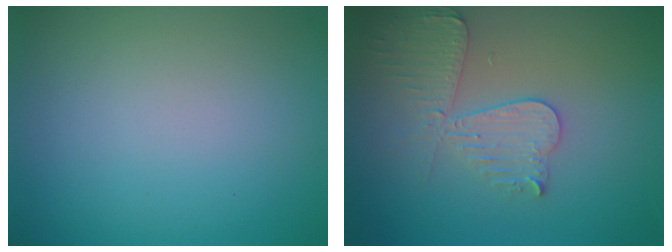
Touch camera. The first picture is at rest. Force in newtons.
{"total": 3.6, "press": 3.6, "slide": 0.5}